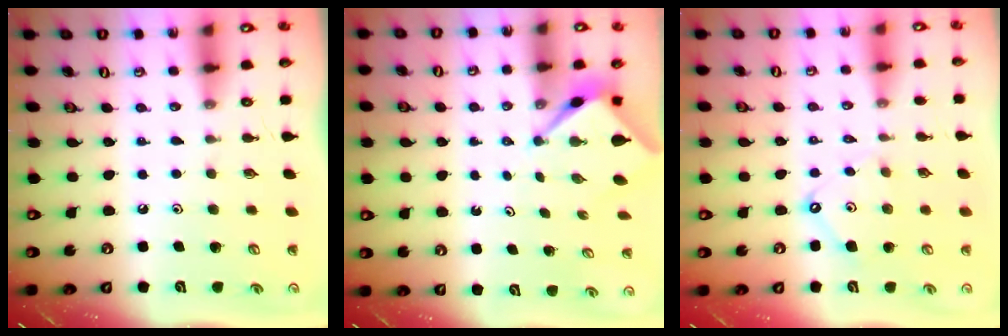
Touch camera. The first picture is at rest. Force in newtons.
{"total": 2.6, "press": 2.6, "slide": 0.1}
{"total": 7.4, "press": 7.3, "slide": 0.7}